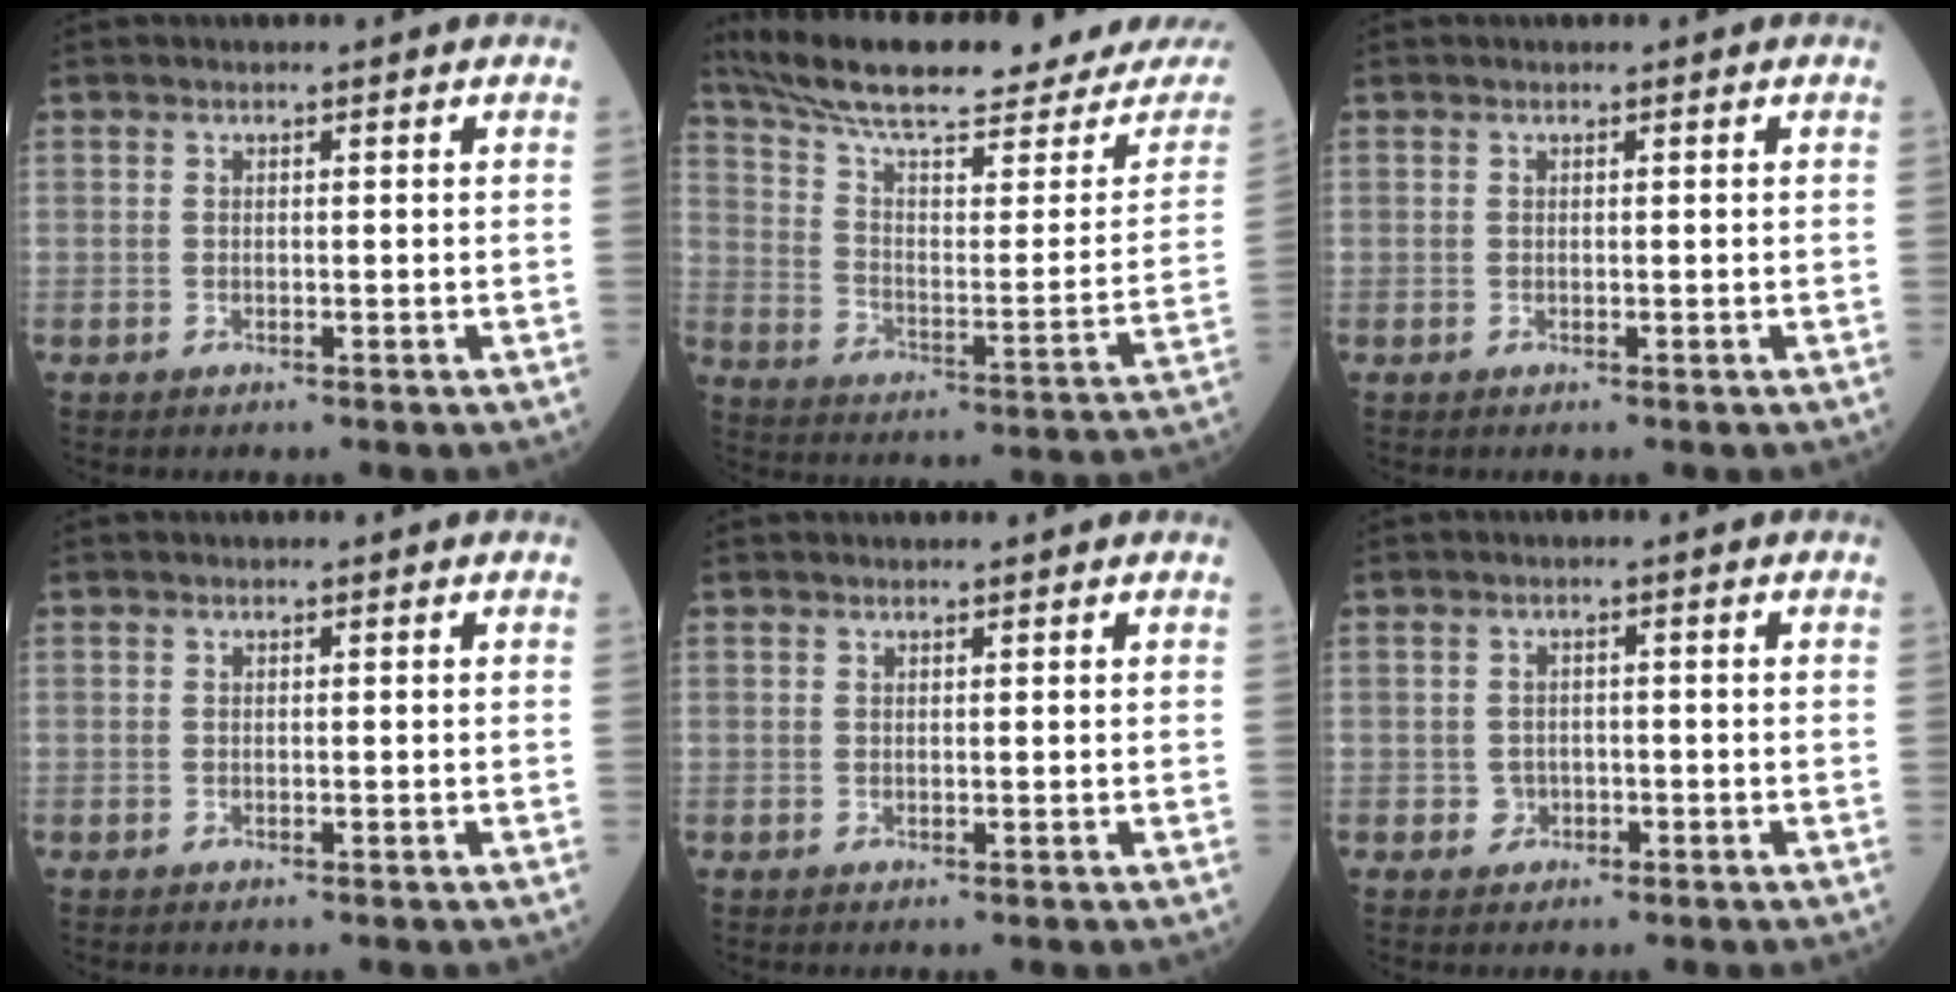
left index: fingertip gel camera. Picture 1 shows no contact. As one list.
[{"total": 24.1, "force": [21.7, 2.5, 10.3], "torque": [-0.169, -0.045, 0.307]}, {"total": 0.0}, {"total": 0.0}, {"total": 1.3, "force": [1.3, 0.1, 0.4], "torque": [-0.006, 0.011, 0.020]}, {"total": 1.8, "force": [-0.8, 1.6, 0.4], "torque": [-0.005, 0.006, -0.012]}]